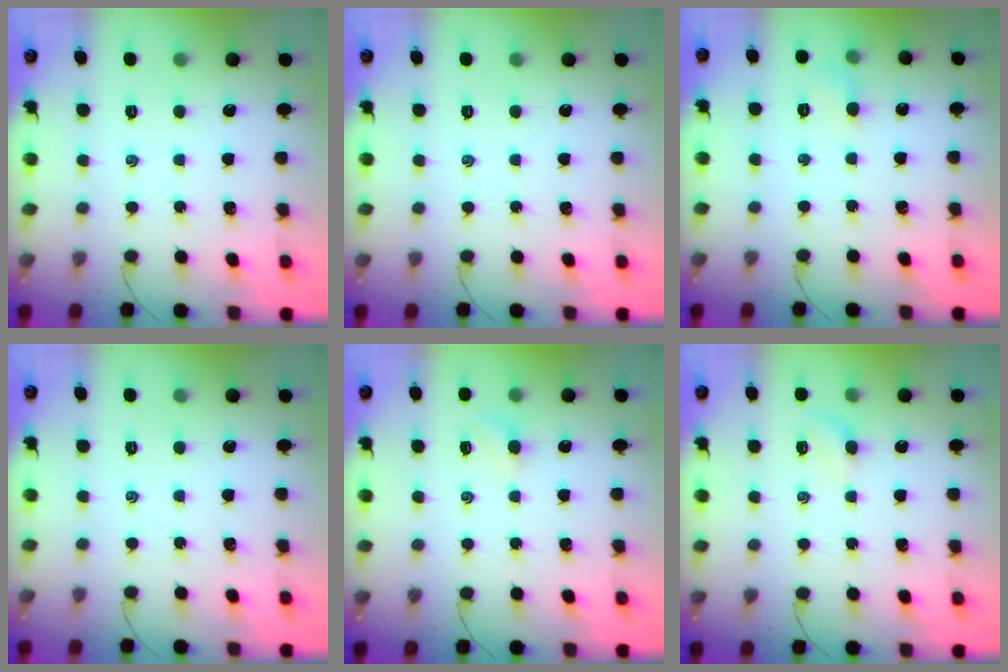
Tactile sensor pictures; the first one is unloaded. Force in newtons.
{"total": 0.0}
{"total": 3.5, "press": 3.3, "slide": 1.2}
{"total": 0.0}
{"total": 2.8, "press": 2.7, "slide": 0.9}
{"total": 3.2, "press": 3.0, "slide": 1.1}